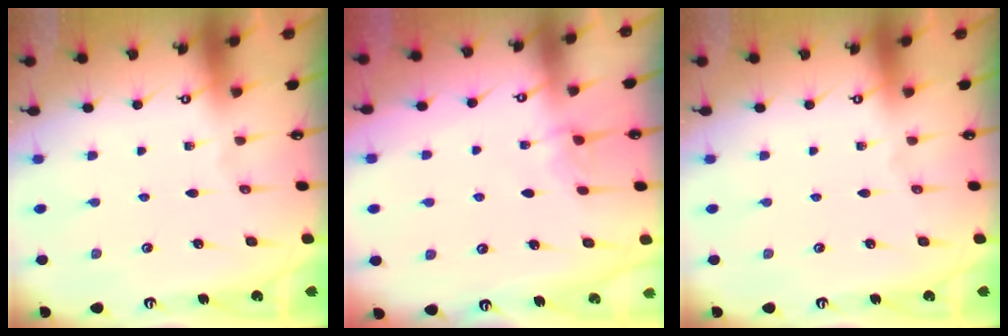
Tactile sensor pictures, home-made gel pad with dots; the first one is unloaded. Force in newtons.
{"total": 1.8, "press": 1.8, "slide": 0.4}
{"total": 0.0}